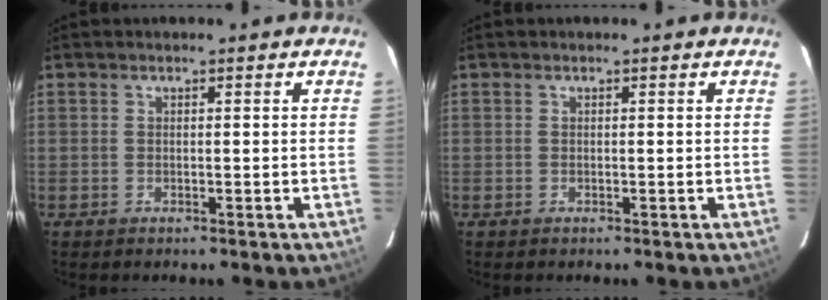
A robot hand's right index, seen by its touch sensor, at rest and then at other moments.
{"total": 0.0}